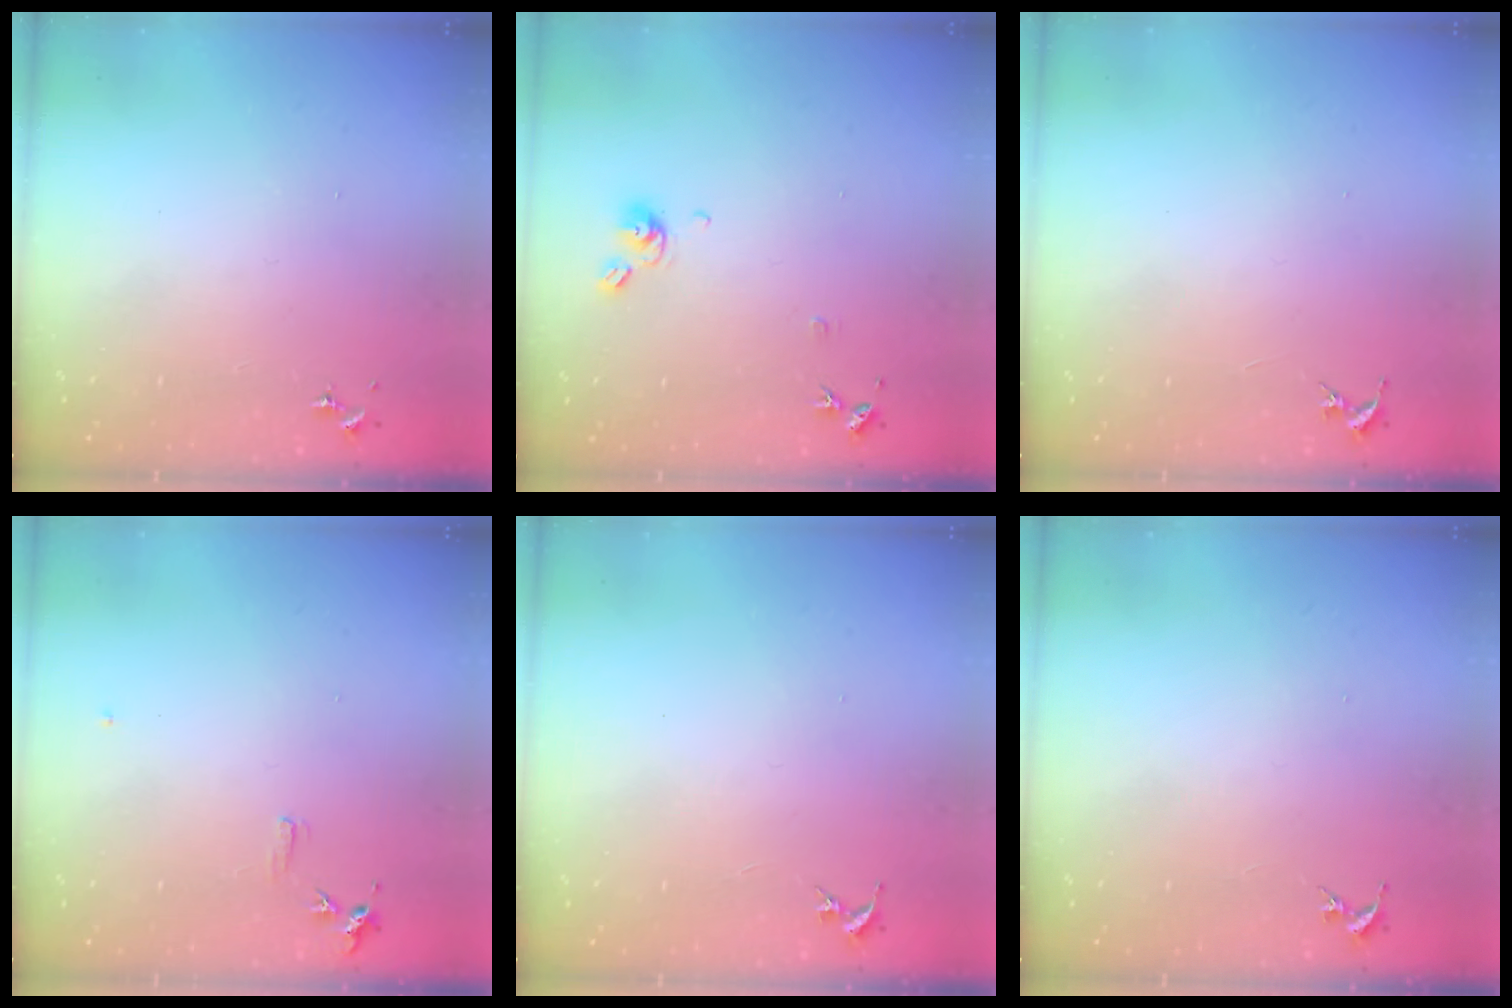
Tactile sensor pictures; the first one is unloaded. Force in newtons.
{"total": 7.9, "press": 7.9, "slide": 0.8}
{"total": 0.0}
{"total": 5.6, "press": 5.5, "slide": 0.7}
{"total": 0.0}
{"total": 0.0}